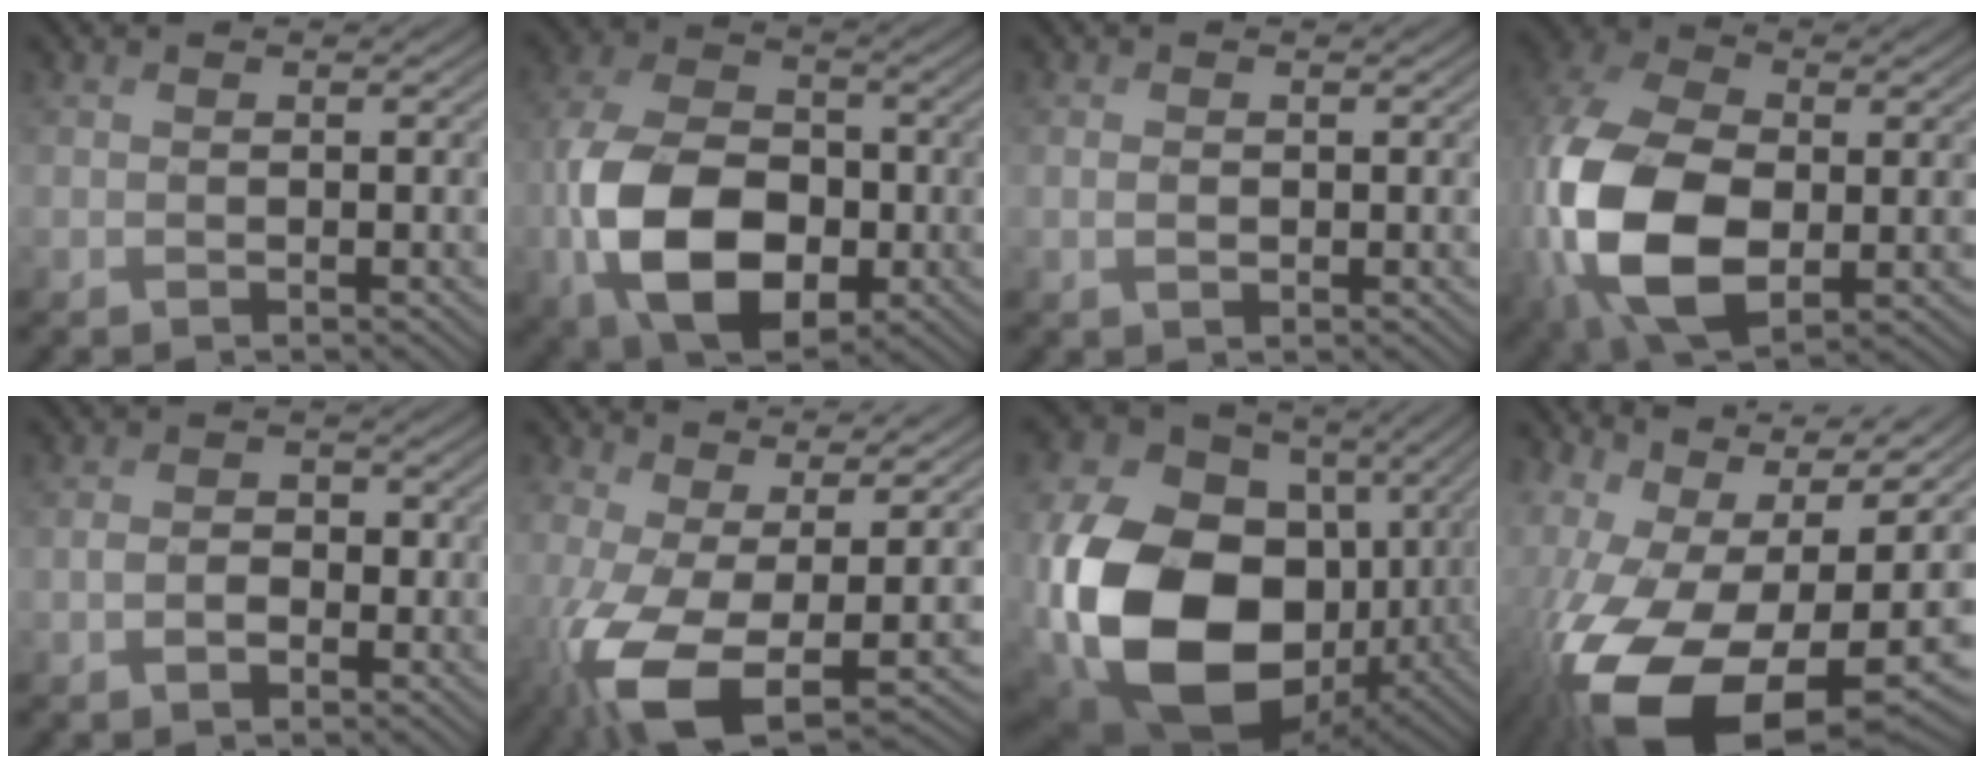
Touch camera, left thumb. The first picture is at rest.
{"total": 14.0, "force": [-3.8, 9.0, 10.0], "torque": [-0.237, -0.028, -0.080]}
{"total": 1.2, "force": [0.0, 0.8, 0.9], "torque": [-0.021, -0.002, 0.001]}
{"total": 18.7, "force": [-2.9, 11.8, 14.2], "torque": [-0.355, -0.035, -0.039]}
{"total": 2.8, "force": [-1.1, 2.0, 1.6], "torque": [-0.031, 0.002, -0.022]}
{"total": 12.4, "force": [-1.9, 6.5, 10.4], "torque": [-0.250, -0.033, -0.021]}
{"total": 21.6, "force": [-3.0, 15.6, 14.5], "torque": [-0.367, -0.049, -0.034]}
{"total": 20.7, "force": [-4.4, 12.2, 16.2], "torque": [-0.332, -0.074, -0.032]}